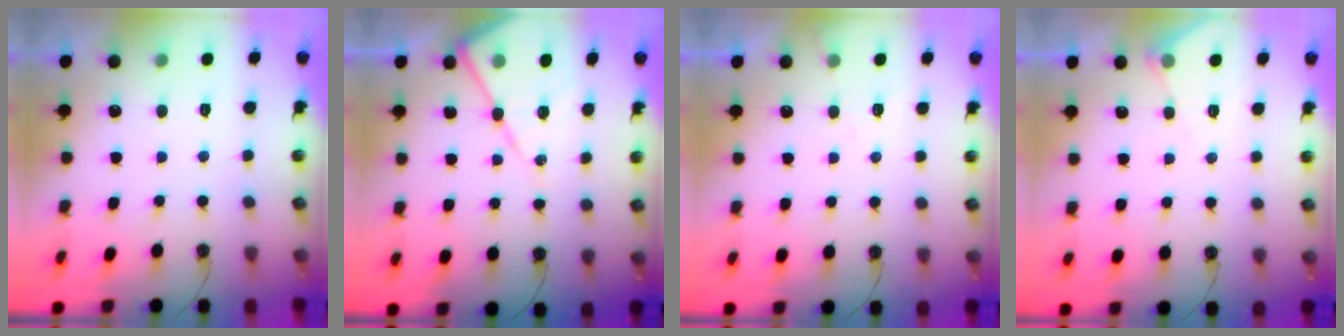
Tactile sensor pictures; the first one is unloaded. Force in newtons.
{"total": 14.7, "press": 14.6, "slide": 1.2}
{"total": 4.0, "press": 4.0, "slide": 0.6}
{"total": 6.4, "press": 6.4, "slide": 0.5}